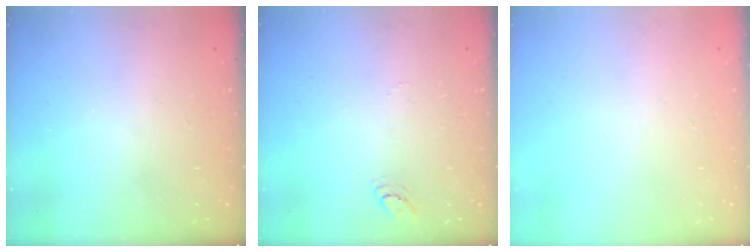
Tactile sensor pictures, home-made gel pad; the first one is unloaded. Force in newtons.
{"total": 3.2, "press": 3.2, "slide": 0.3}
{"total": 0.0}